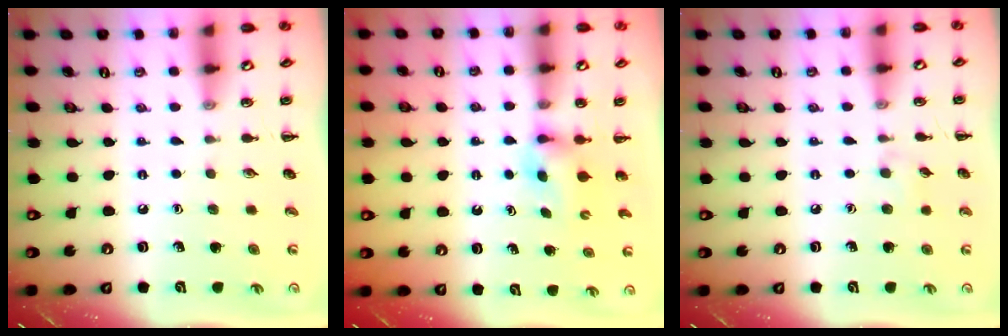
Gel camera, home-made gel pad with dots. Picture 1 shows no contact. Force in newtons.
{"total": 2.5, "press": 2.2, "slide": 1.2}
{"total": 4.7, "press": 4.4, "slide": 1.7}